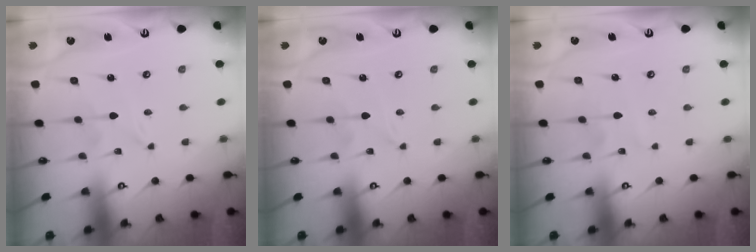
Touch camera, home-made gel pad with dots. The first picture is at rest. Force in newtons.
{"total": 0.0}
{"total": 2.4, "press": 2.4, "slide": 0.3}